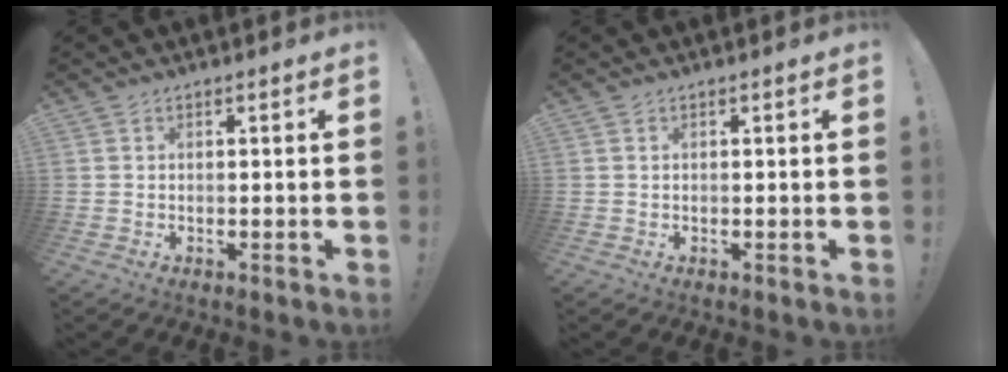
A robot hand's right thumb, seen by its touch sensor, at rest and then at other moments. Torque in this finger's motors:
{"motor_torque": [0.00, 0.12, 0.15, -0.09, -0.07]}